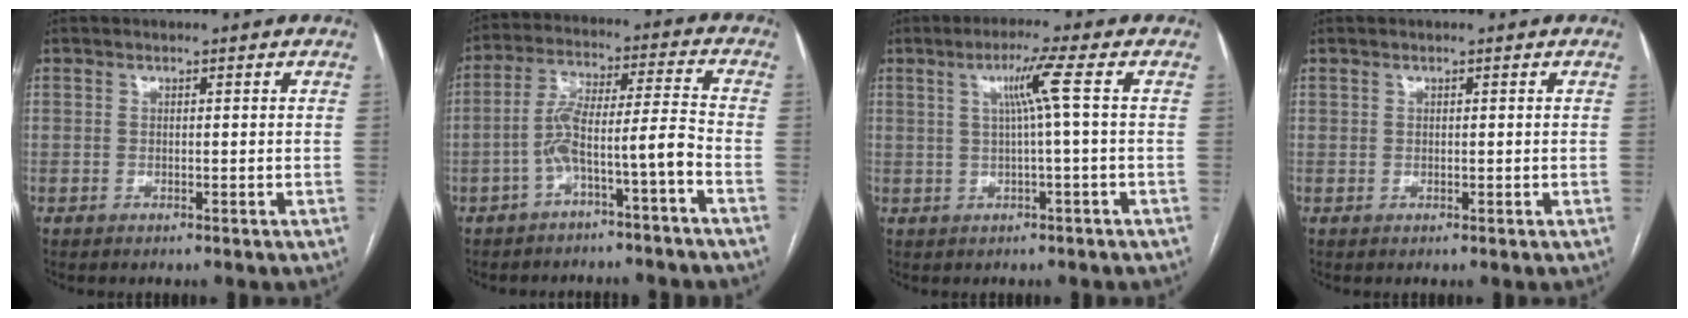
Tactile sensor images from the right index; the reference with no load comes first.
{"total": 7.9, "force": [-3.8, -0.1, 6.9], "torque": [-0.122, 0.037, -0.063]}
{"total": 5.0, "force": [1.0, -1.4, 4.7], "torque": [-0.088, 0.008, 0.020]}
{"total": 0.5, "force": [0.3, 0.4, 0.2], "torque": [0.001, -0.002, 0.005]}